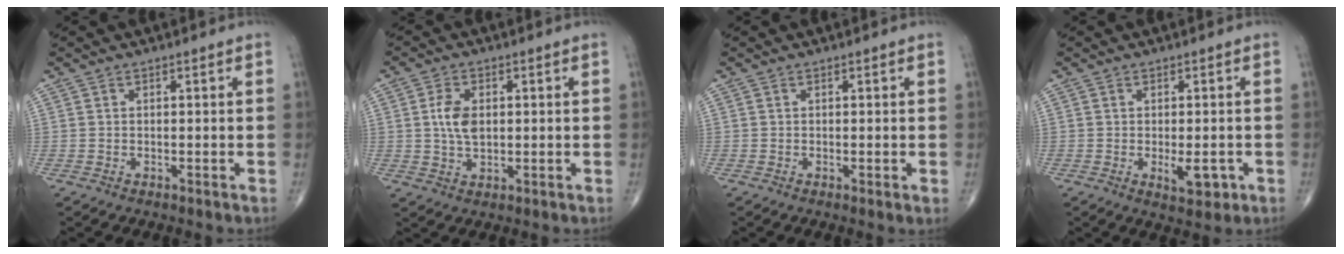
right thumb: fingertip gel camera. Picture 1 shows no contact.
{"total": 5.7, "force": [0.7, 3.4, 4.5], "torque": [-0.082, -0.002, 0.013]}
{"total": 1.2, "force": [0.0, 0.1, 1.2], "torque": [-0.022, -0.005, -0.001]}
{"total": 4.7, "force": [-1.3, 2.0, 4.0], "torque": [-0.048, -0.007, -0.012]}